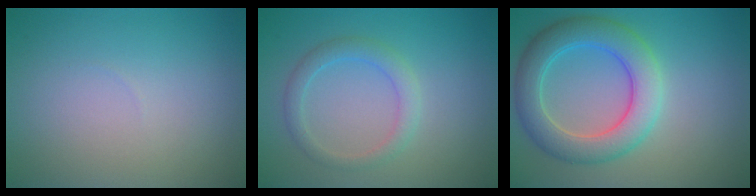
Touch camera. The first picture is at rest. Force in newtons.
{"total": 2.3, "press": 2.2, "slide": 0.1}
{"total": 6.0, "press": 6.0, "slide": 0.2}